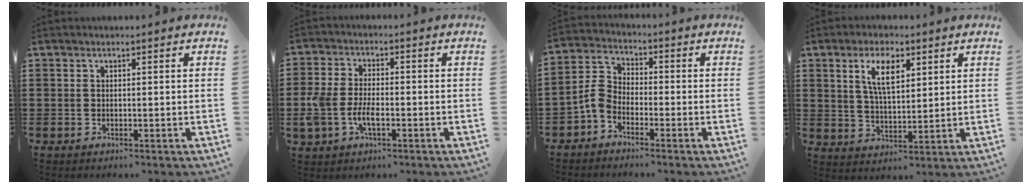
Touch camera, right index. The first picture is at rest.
{"total": 5.2, "force": [-1.6, 2.8, 4.1], "torque": [-0.102, -0.002, -0.035]}
{"total": 4.4, "force": [-2.7, 2.6, 2.3], "torque": [-0.075, 0.002, -0.062]}
{"total": 6.5, "force": [2.9, 2.6, 5.1], "torque": [-0.112, 0.009, 0.051]}